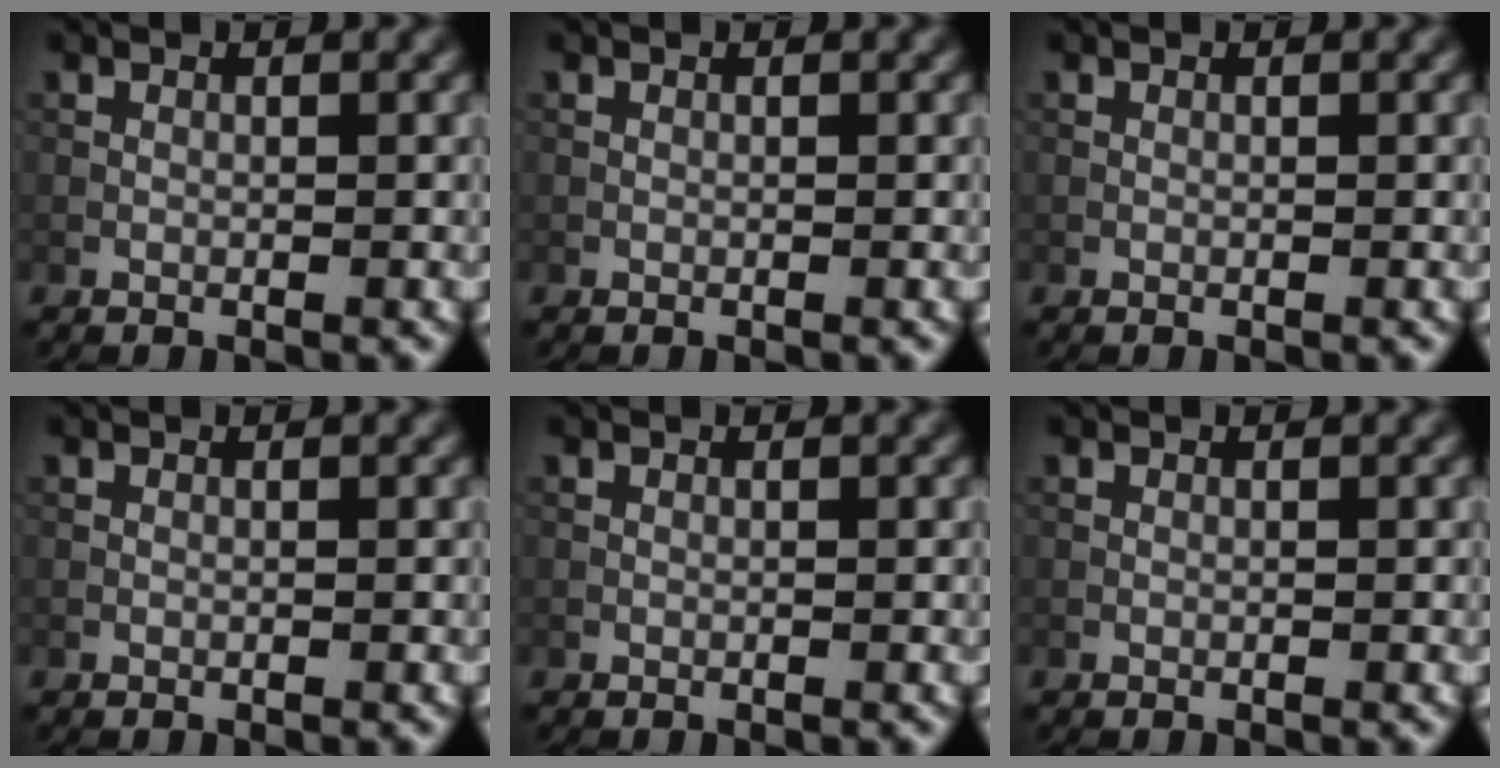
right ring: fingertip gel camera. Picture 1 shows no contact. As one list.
[{"total": 0.0}, {"total": 0.0}, {"total": 0.0}, {"total": 0.0}, {"total": 0.0}]